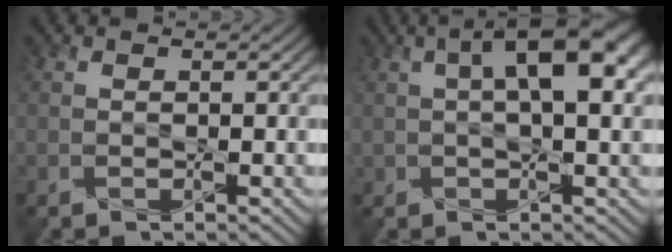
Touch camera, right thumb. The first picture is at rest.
{"total": 10.3, "force": [2.4, 4.4, 9.0], "torque": [-0.144, 0.012, 0.034]}